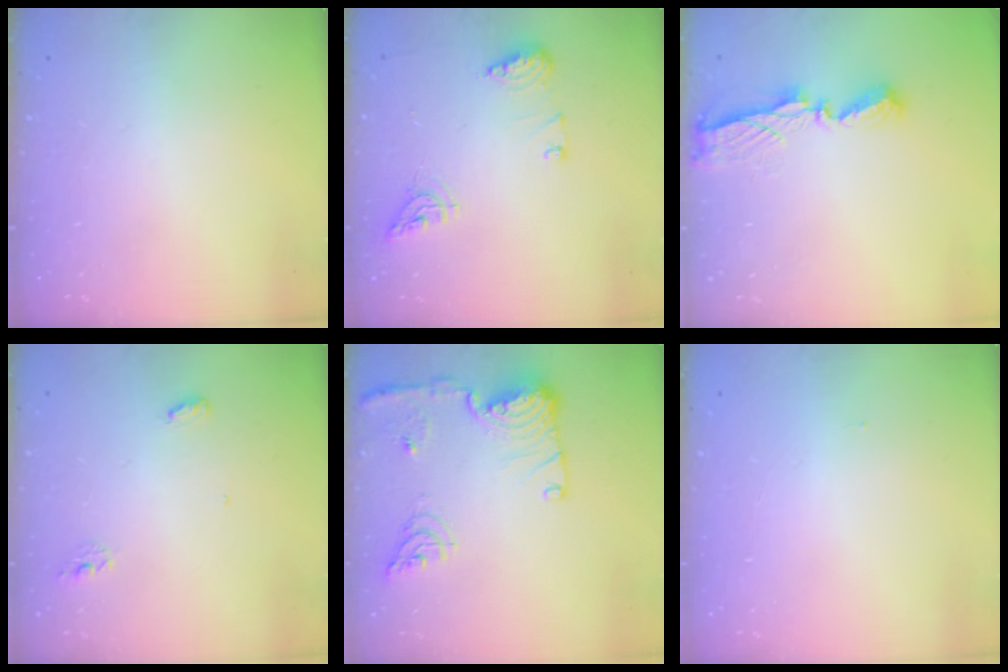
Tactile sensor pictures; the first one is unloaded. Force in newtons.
{"total": 8.6, "press": 8.4, "slide": 1.4}
{"total": 6.7, "press": 6.7, "slide": 0.2}
{"total": 5.2, "press": 4.4, "slide": 2.7}
{"total": 15.2, "press": 14.8, "slide": 3.3}
{"total": 6.0, "press": 0.9, "slide": 5.9}